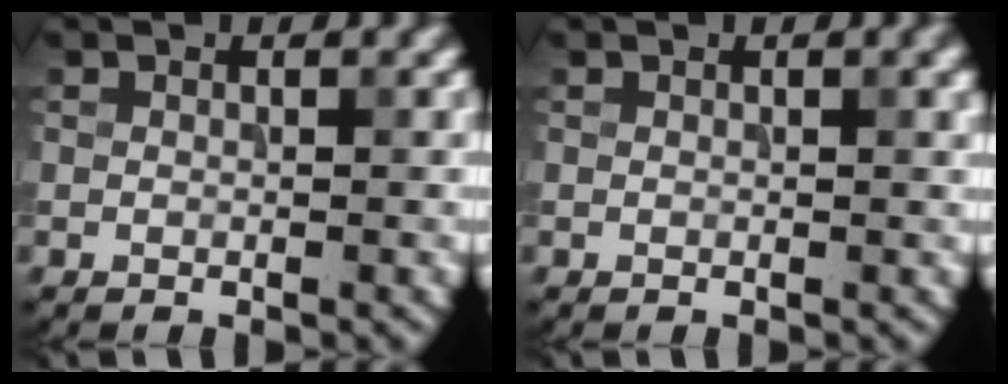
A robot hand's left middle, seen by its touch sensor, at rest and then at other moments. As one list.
[{"total": 1.1, "force": [0.5, 0.2, 0.9], "torque": [-0.016, 0.002, 0.010]}]